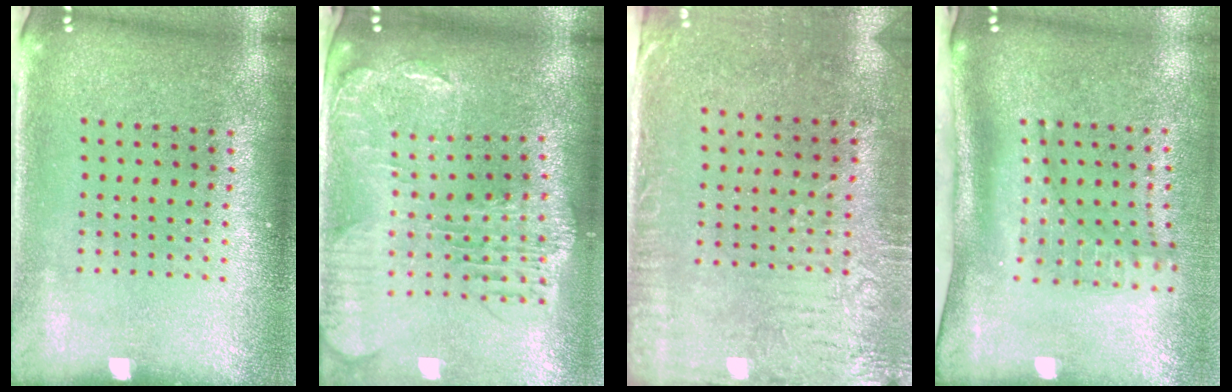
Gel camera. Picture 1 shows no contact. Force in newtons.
{"total": 1.9, "press": 1.8, "slide": 0.7}
{"total": 3.2, "press": 2.5, "slide": 2.0}
{"total": 2.1, "press": 1.5, "slide": 1.4}